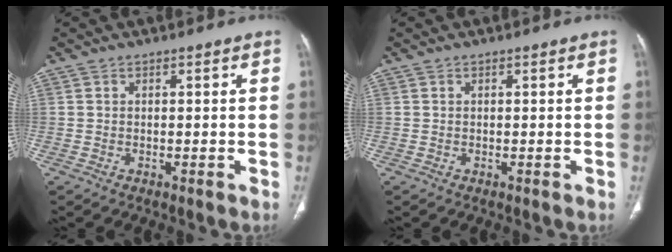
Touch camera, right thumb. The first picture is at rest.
{"total": 0.0}